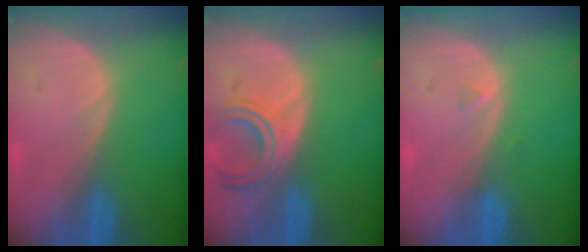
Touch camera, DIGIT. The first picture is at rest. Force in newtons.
{"total": 5.4, "press": 5.0, "slide": 2.0}
{"total": 0.7, "press": 0.7, "slide": 0.2}